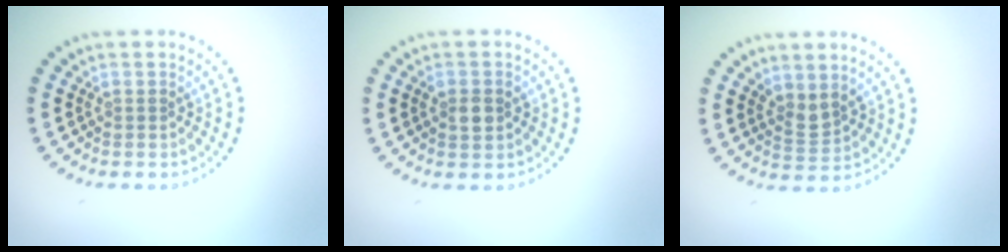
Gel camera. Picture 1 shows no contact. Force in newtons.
{"total": 2.2, "press": 2.2, "slide": 0.2}
{"total": 1.8, "press": 1.4, "slide": 1.2}